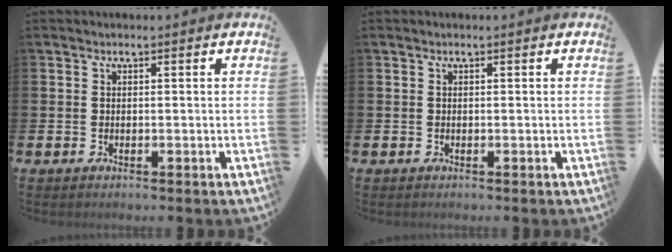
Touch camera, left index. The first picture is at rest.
{"total": 0.0}